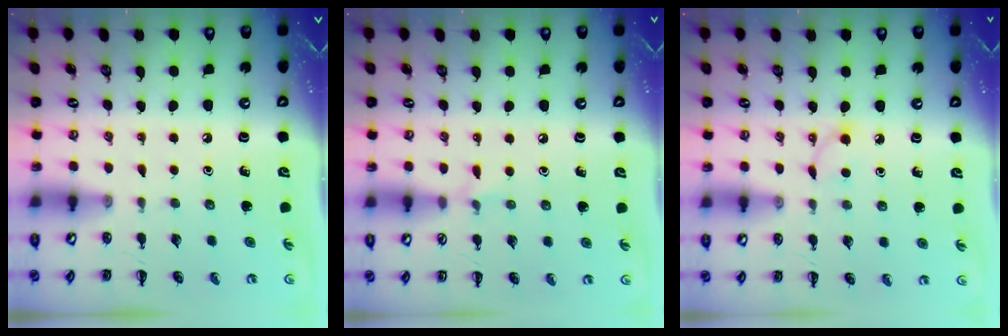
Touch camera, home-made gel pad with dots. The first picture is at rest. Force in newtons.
{"total": 3.9, "press": 3.6, "slide": 1.5}
{"total": 2.8, "press": 2.7, "slide": 0.9}